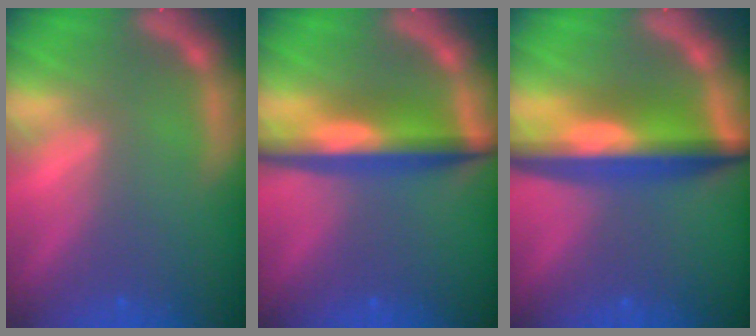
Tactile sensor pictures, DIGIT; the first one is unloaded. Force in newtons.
{"total": 6.6}
{"total": 8.5}